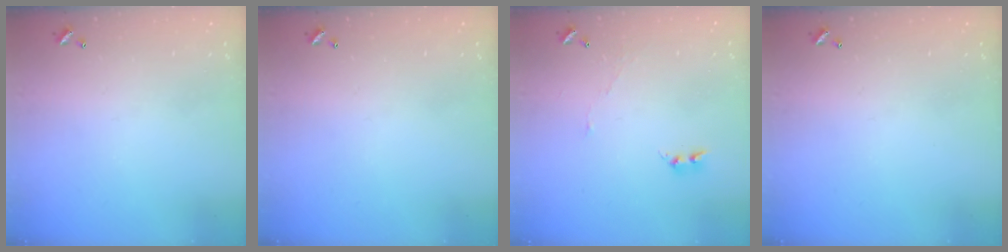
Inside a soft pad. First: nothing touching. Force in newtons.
{"total": 0.0}
{"total": 4.7, "press": 4.7, "slide": 0.3}
{"total": 0.0}